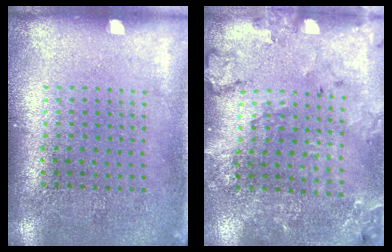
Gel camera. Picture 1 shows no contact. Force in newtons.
{"total": 1.7, "press": 1.7, "slide": 0.2}